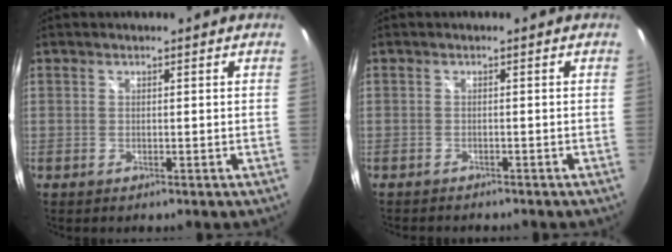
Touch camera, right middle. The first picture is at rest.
{"total": 2.6, "force": [-2.5, 0.6, 0.7], "torque": [-0.017, -0.011, -0.038]}